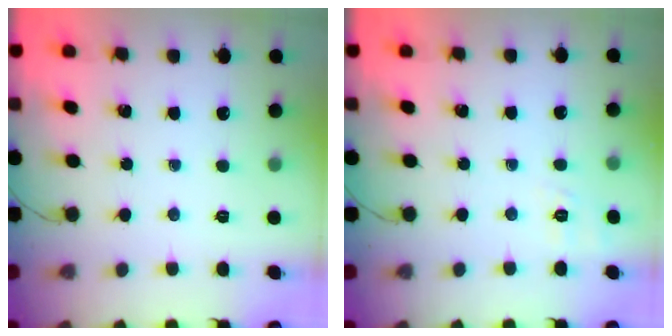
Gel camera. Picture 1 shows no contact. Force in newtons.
{"total": 2.1, "press": 0.8, "slide": 1.9}